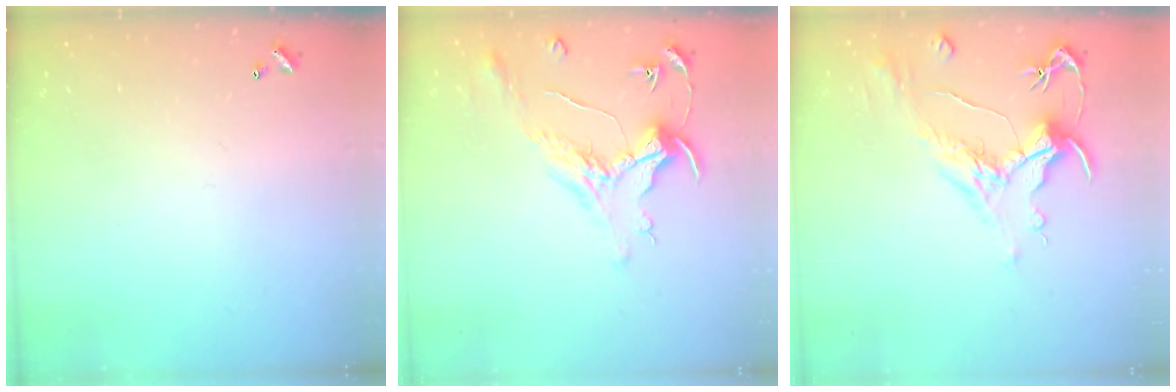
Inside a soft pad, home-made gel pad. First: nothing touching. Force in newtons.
{"total": 1.6, "press": 1.4, "slide": 0.7}
{"total": 1.6, "press": 0.7, "slide": 1.5}